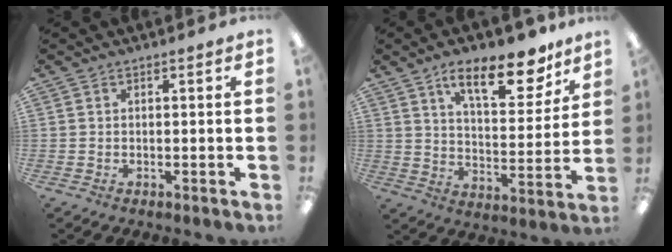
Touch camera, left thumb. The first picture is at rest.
{"total": 17.7, "force": [11.7, 6.9, 11.4], "torque": [-0.157, -0.064, 0.189]}